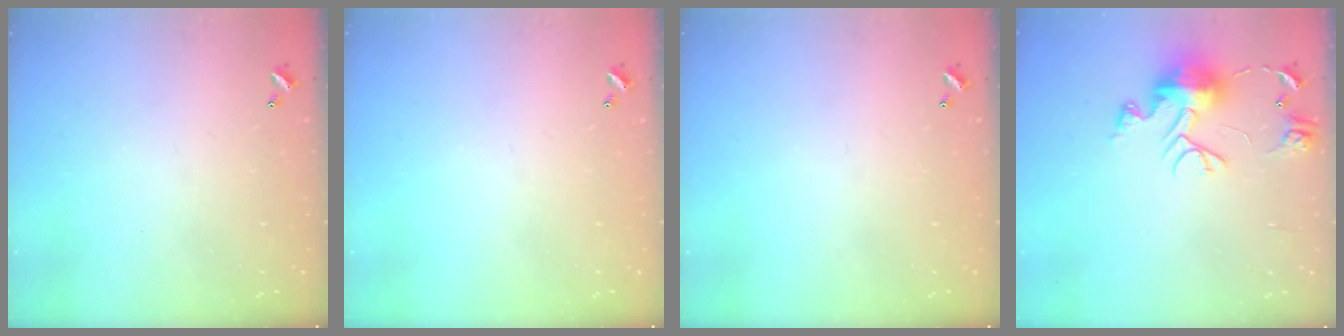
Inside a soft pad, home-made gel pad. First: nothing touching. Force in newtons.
{"total": 0.0}
{"total": 0.0}
{"total": 10.7, "press": 10.7, "slide": 0.8}